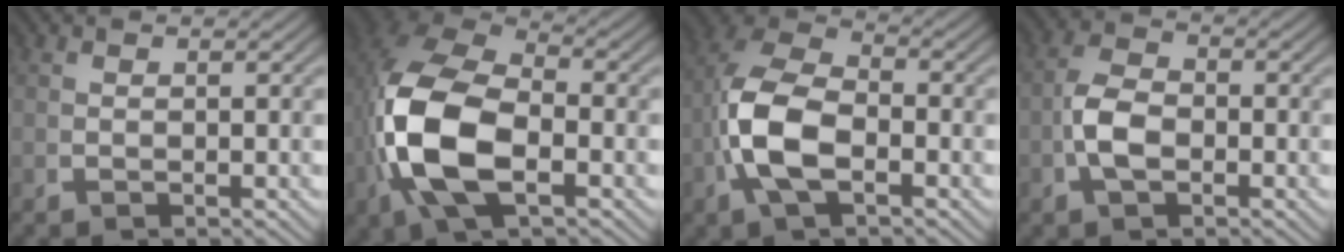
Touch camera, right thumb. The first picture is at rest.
{"total": 13.2, "force": [-0.8, 8.2, 10.3], "torque": [-0.257, -0.037, 0.003]}
{"total": 8.8, "force": [-0.7, 5.8, 6.6], "torque": [-0.159, -0.025, -0.006]}
{"total": 4.1, "force": [-0.7, 2.7, 3.0], "torque": [-0.068, -0.008, -0.009]}